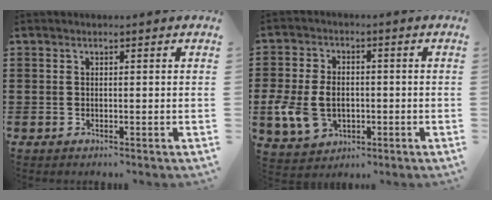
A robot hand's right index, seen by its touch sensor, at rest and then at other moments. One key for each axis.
{"total": 7.5, "fx": -1.4, "fy": 5.7, "fz": 4.6, "tx": -0.122, "ty": 0.006, "tz": -0.030}